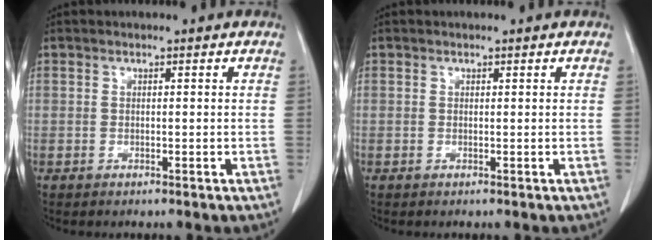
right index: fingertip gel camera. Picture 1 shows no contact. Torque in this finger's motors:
{"motor_torque": [-0.07, -0.03, -0.04, -0.01]}